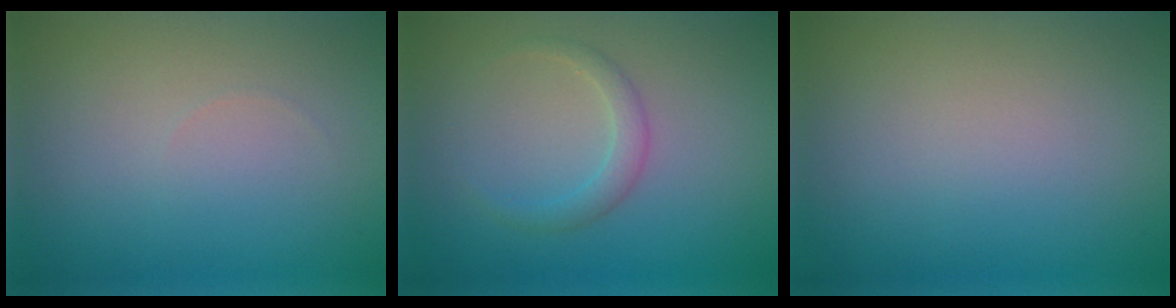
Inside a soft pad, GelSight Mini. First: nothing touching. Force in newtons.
{"total": 1.6, "press": 1.6, "slide": 0.1}
{"total": 0.0}